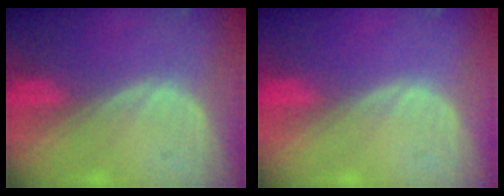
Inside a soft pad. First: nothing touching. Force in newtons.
{"total": 0.0}